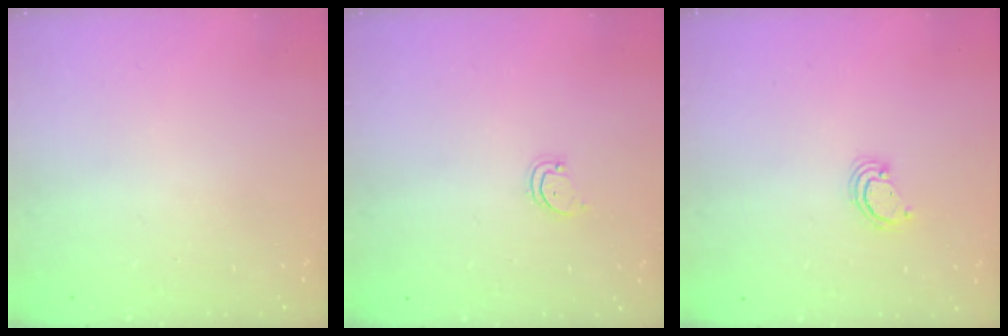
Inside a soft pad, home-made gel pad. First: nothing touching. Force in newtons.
{"total": 2.3, "press": 2.3, "slide": 0.1}
{"total": 2.3, "press": 2.3, "slide": 0.3}